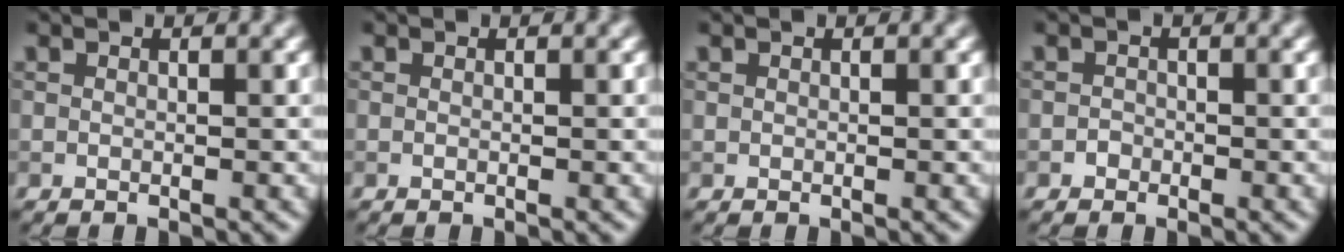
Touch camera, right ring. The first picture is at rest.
{"total": 0.0}
{"total": 0.0}
{"total": 0.8, "force": [-0.5, 0.6, 0.0], "torque": [0.006, -0.003, -0.010]}